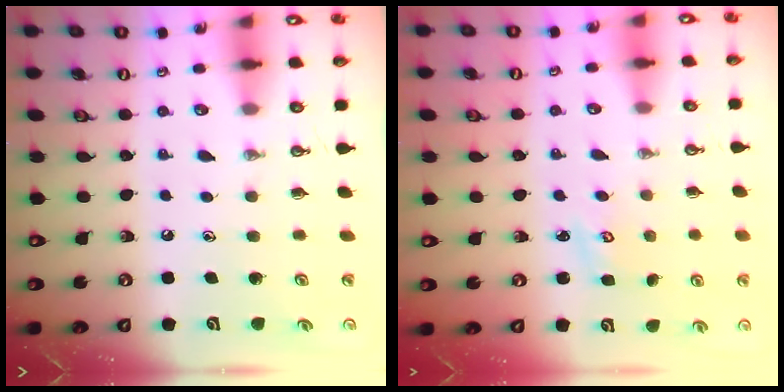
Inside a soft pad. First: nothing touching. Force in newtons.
{"total": 2.6, "press": 2.6, "slide": 0.3}